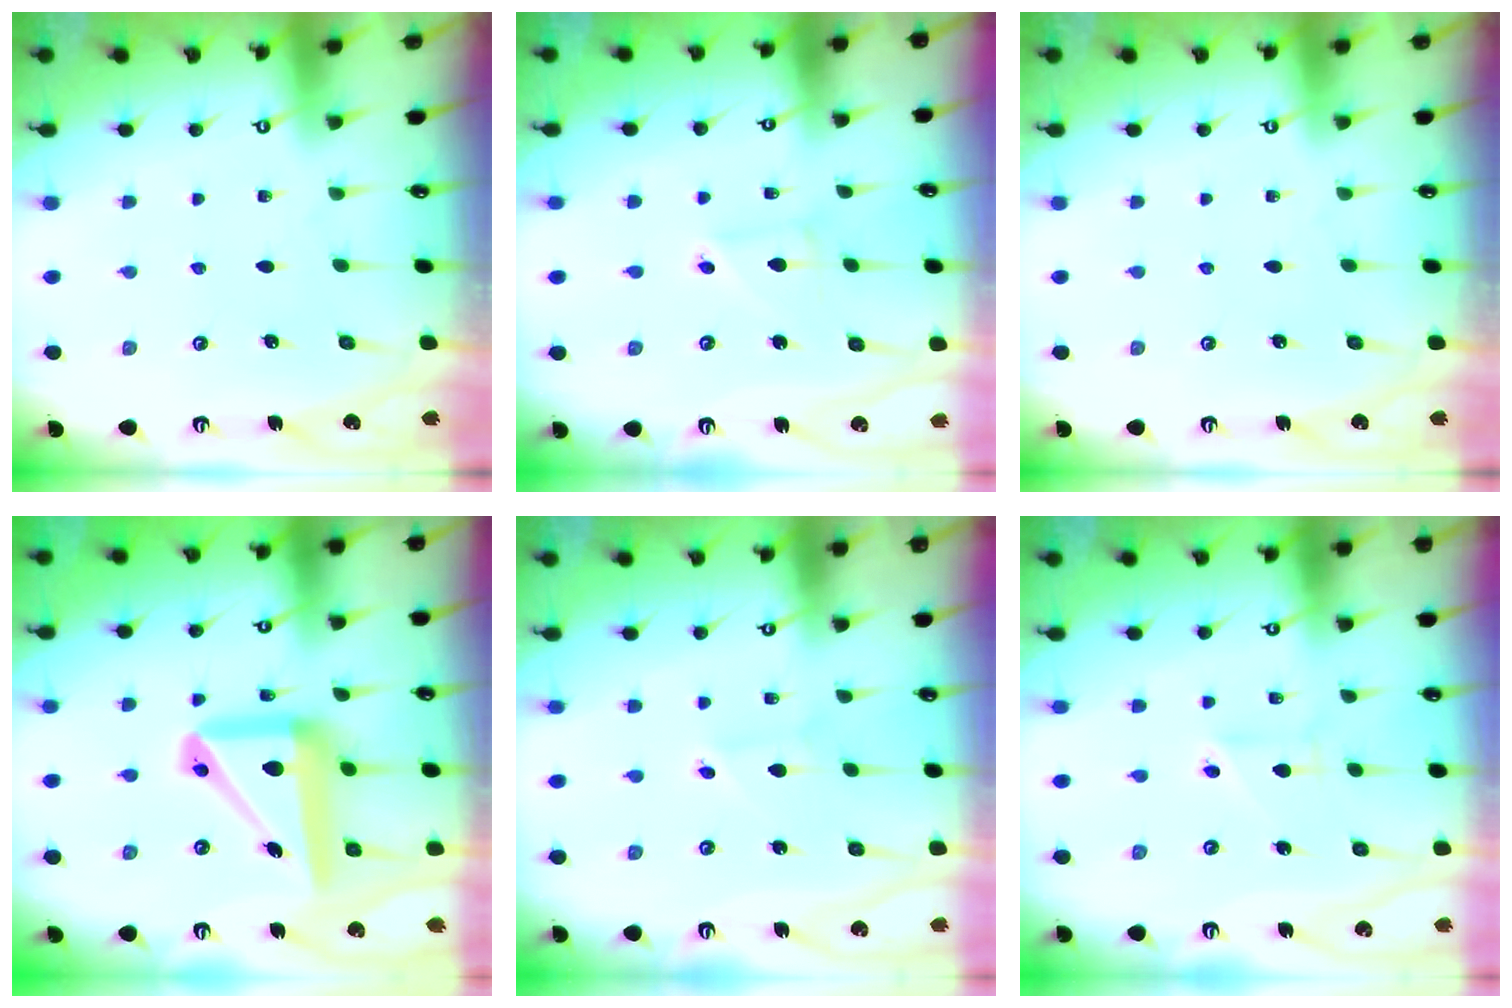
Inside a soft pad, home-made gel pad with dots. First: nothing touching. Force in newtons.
{"total": 3.9, "press": 3.9, "slide": 0.4}
{"total": 0.0}
{"total": 16.7, "press": 16.5, "slide": 2.5}
{"total": 1.4, "press": 1.4, "slide": 0.1}
{"total": 3.0, "press": 3.0, "slide": 0.5}